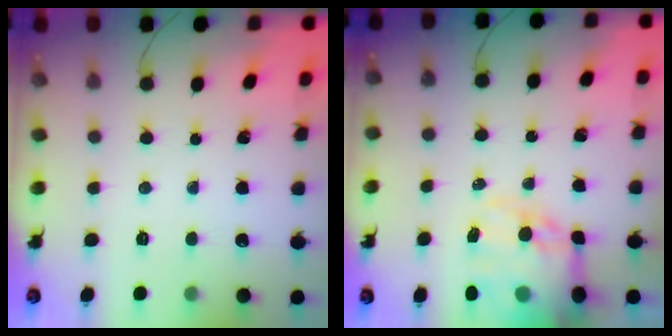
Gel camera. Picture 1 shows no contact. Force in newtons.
{"total": 16.3, "press": 15.9, "slide": 3.6}